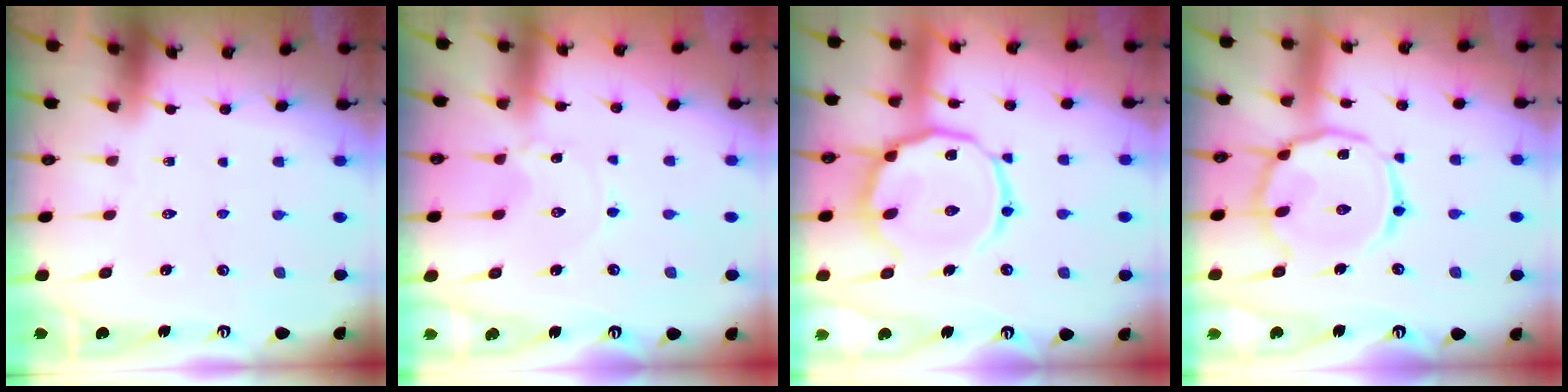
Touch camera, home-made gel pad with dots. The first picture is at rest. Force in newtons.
{"total": 0.6, "press": 0.5, "slide": 0.1}
{"total": 14.0, "press": 13.9, "slide": 1.0}
{"total": 14.5, "press": 14.5, "slide": 1.2}